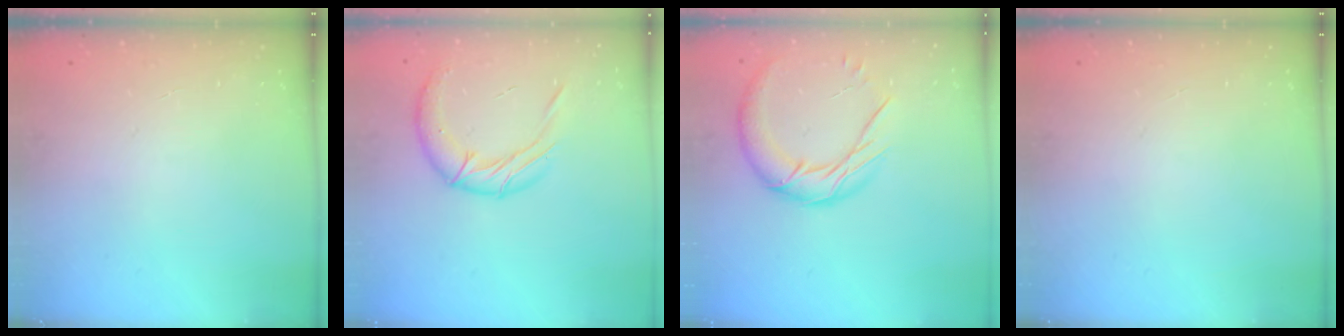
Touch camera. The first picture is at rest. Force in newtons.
{"total": 12.8, "press": 12.8, "slide": 1.5}
{"total": 13.2, "press": 13.2, "slide": 1.2}
{"total": 0.0}